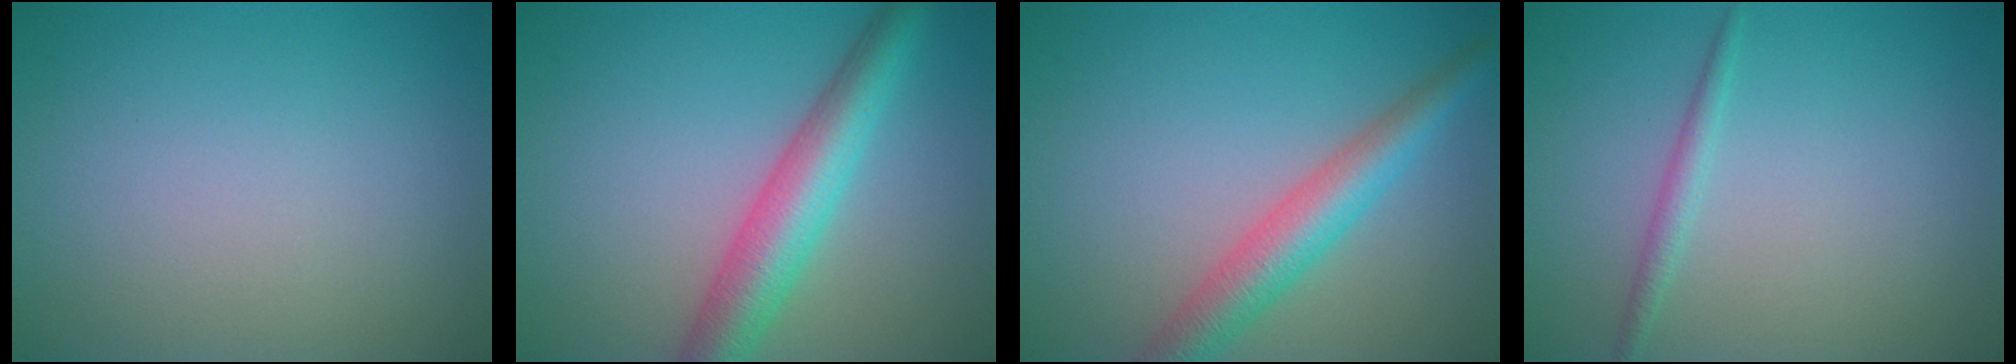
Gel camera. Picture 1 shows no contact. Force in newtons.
{"total": 5.6, "press": 5.6, "slide": 0.1}
{"total": 4.5, "press": 4.5, "slide": 0.1}
{"total": 1.3, "press": 1.3, "slide": 0.0}